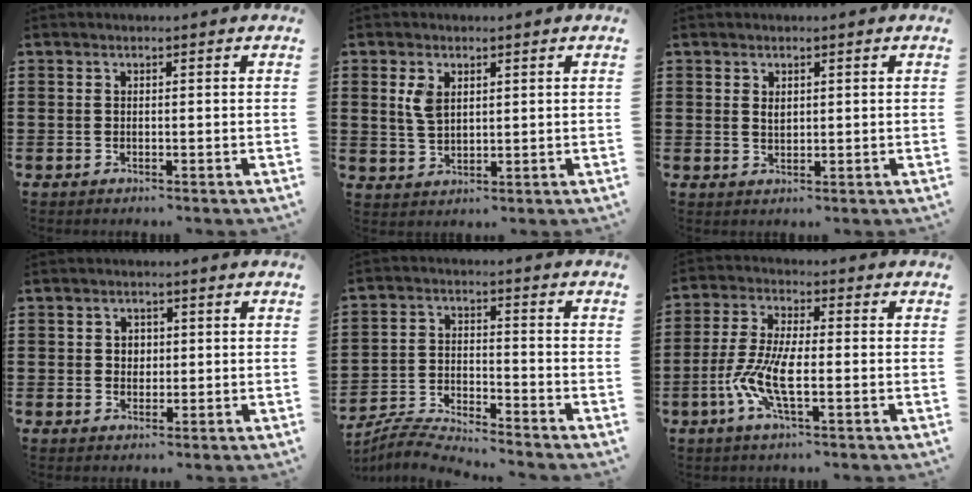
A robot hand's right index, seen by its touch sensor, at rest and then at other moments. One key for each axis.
{"total": 3.4, "fx": 1.3, "fy": 1.9, "fz": 2.5, "tx": -0.055, "ty": 0.007, "tz": 0.023}
{"total": 1.4, "fx": 0.6, "fy": 0.8, "fz": 0.9, "tx": -0.012, "ty": 0.000, "tz": 0.010}
{"total": 1.9, "fx": 0.3, "fy": 1.7, "fz": 0.7, "tx": -0.020, "ty": 0.010, "tz": 0.003}
{"total": 5.3, "fx": -5.2, "fy": -0.2, "fz": 0.6, "tx": -0.026, "ty": -0.002, "tz": -0.108}
{"total": 8.0, "fx": -2.5, "fy": 2.4, "fz": 7.2, "tx": -0.169, "ty": -0.015, "tz": -0.055}